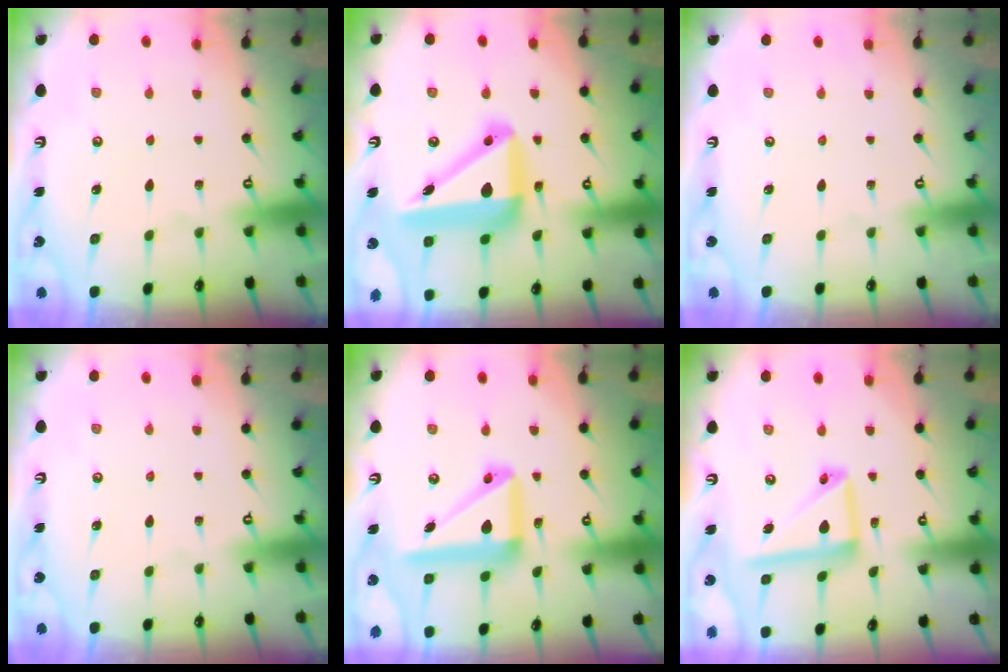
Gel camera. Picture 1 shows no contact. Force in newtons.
{"total": 18.6, "press": 18.3, "slide": 2.8}
{"total": 0.0}
{"total": 0.0}
{"total": 15.9, "press": 15.7, "slide": 2.5}
{"total": 14.3, "press": 14.2, "slide": 1.4}